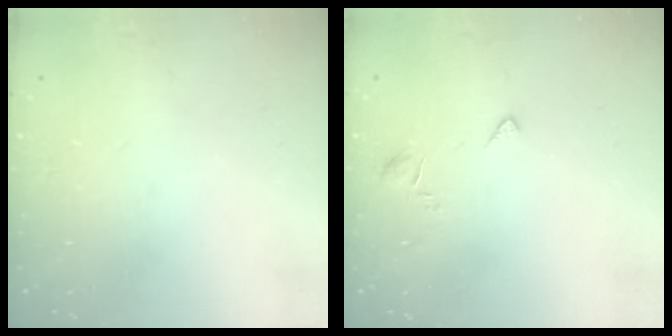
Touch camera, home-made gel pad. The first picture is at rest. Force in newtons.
{"total": 3.0, "press": 3.0, "slide": 0.2}